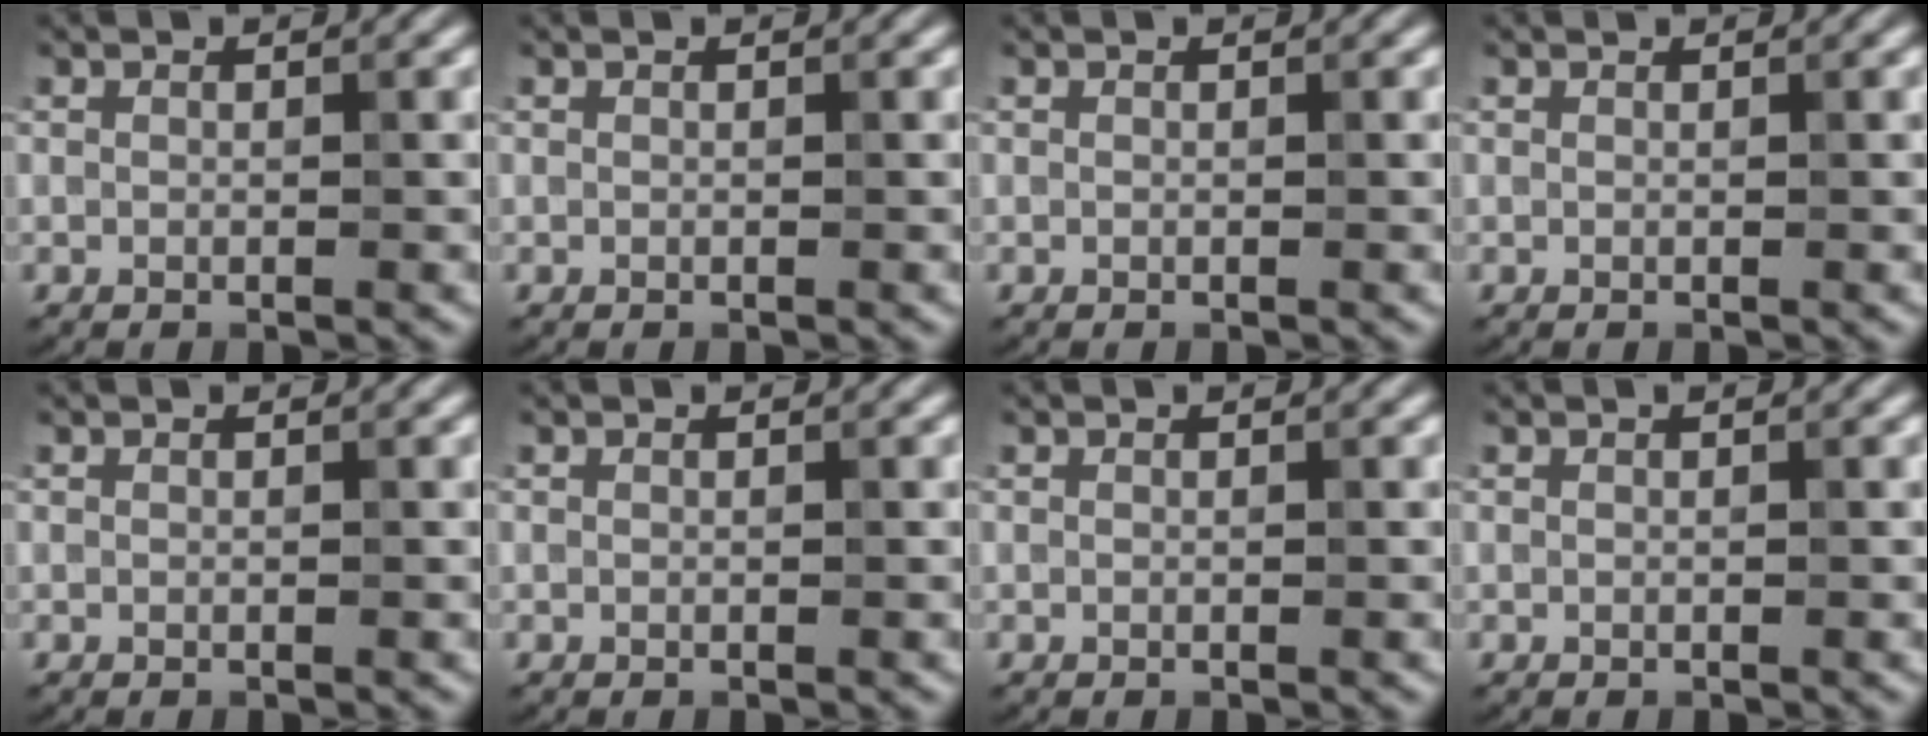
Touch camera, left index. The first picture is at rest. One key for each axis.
{"total": 0.0}
{"total": 0.0}
{"total": 0.0}
{"total": 0.0}
{"total": 0.0}
{"total": 0.0}
{"total": 0.0}